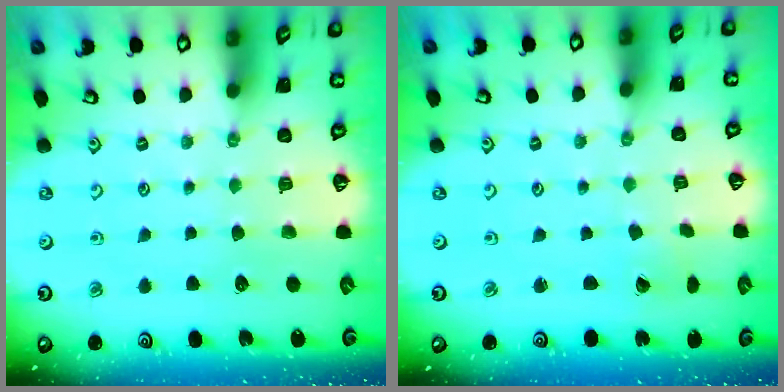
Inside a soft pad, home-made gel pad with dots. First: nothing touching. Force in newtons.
{"total": 0.0}